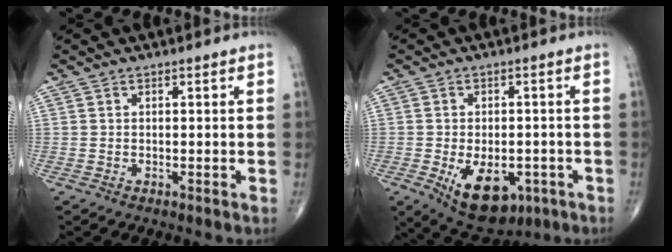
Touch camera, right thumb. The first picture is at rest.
{"total": 11.6, "force": [-4.3, 6.8, 8.4], "torque": [-0.106, 0.003, -0.048]}